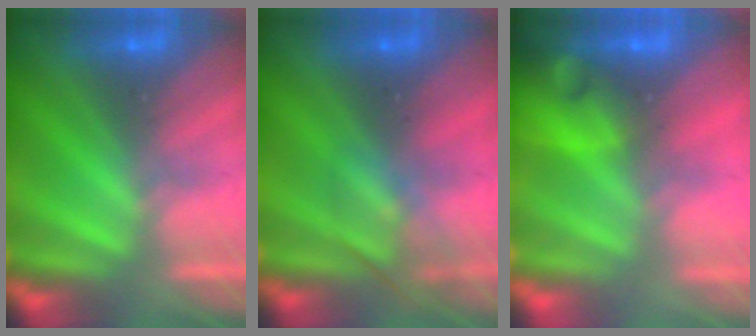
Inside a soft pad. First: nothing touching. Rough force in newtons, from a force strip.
{"total": 2.4}
{"total": 11.6}